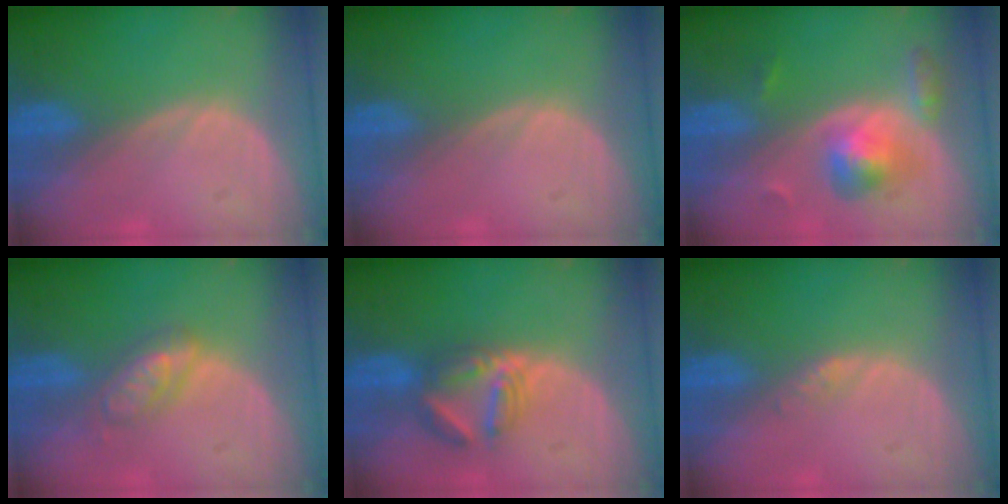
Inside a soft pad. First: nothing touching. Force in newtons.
{"total": 0.0}
{"total": 5.2, "press": 5.2, "slide": 0.4}
{"total": 4.5, "press": 4.5, "slide": 0.6}
{"total": 5.7, "press": 5.6, "slide": 1.2}
{"total": 1.1, "press": 1.1, "slide": 0.1}